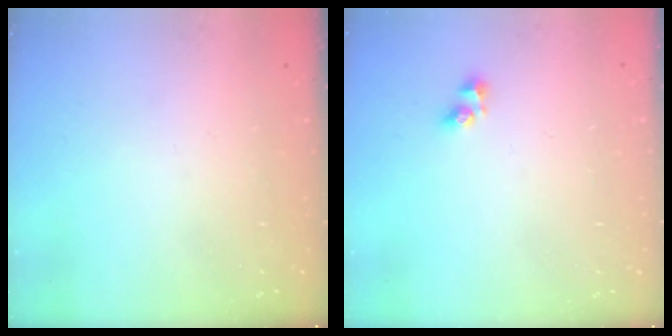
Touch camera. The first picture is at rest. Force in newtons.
{"total": 4.6, "press": 4.6, "slide": 0.3}